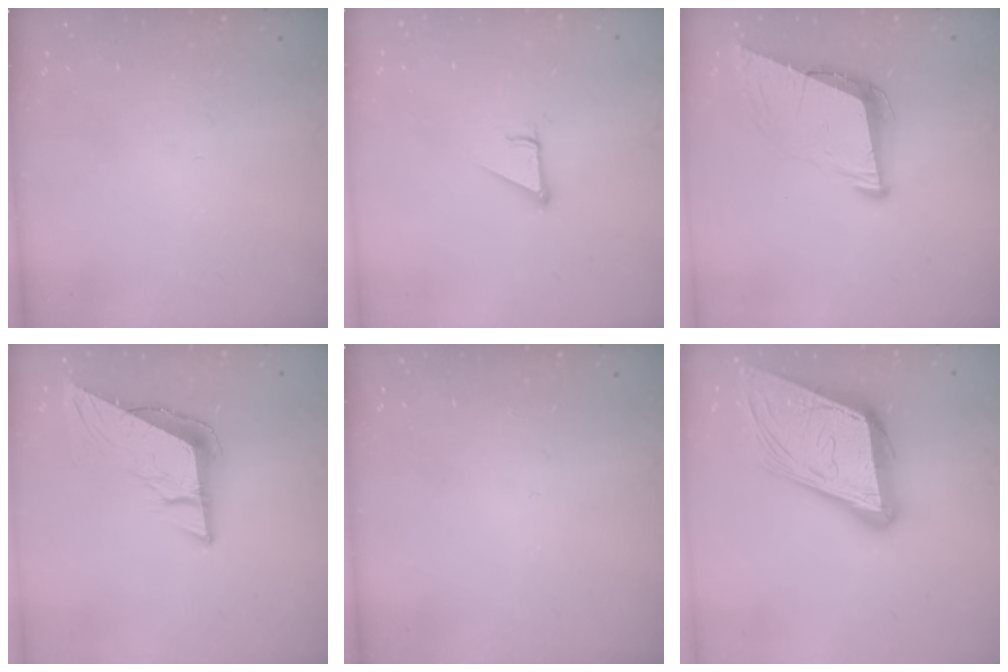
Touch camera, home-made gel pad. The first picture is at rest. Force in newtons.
{"total": 2.8, "press": 2.8, "slide": 0.1}
{"total": 9.0, "press": 8.2, "slide": 3.5}
{"total": 10.5, "press": 10.5, "slide": 0.9}
{"total": 0.0}
{"total": 19.4, "press": 18.9, "slide": 4.7}